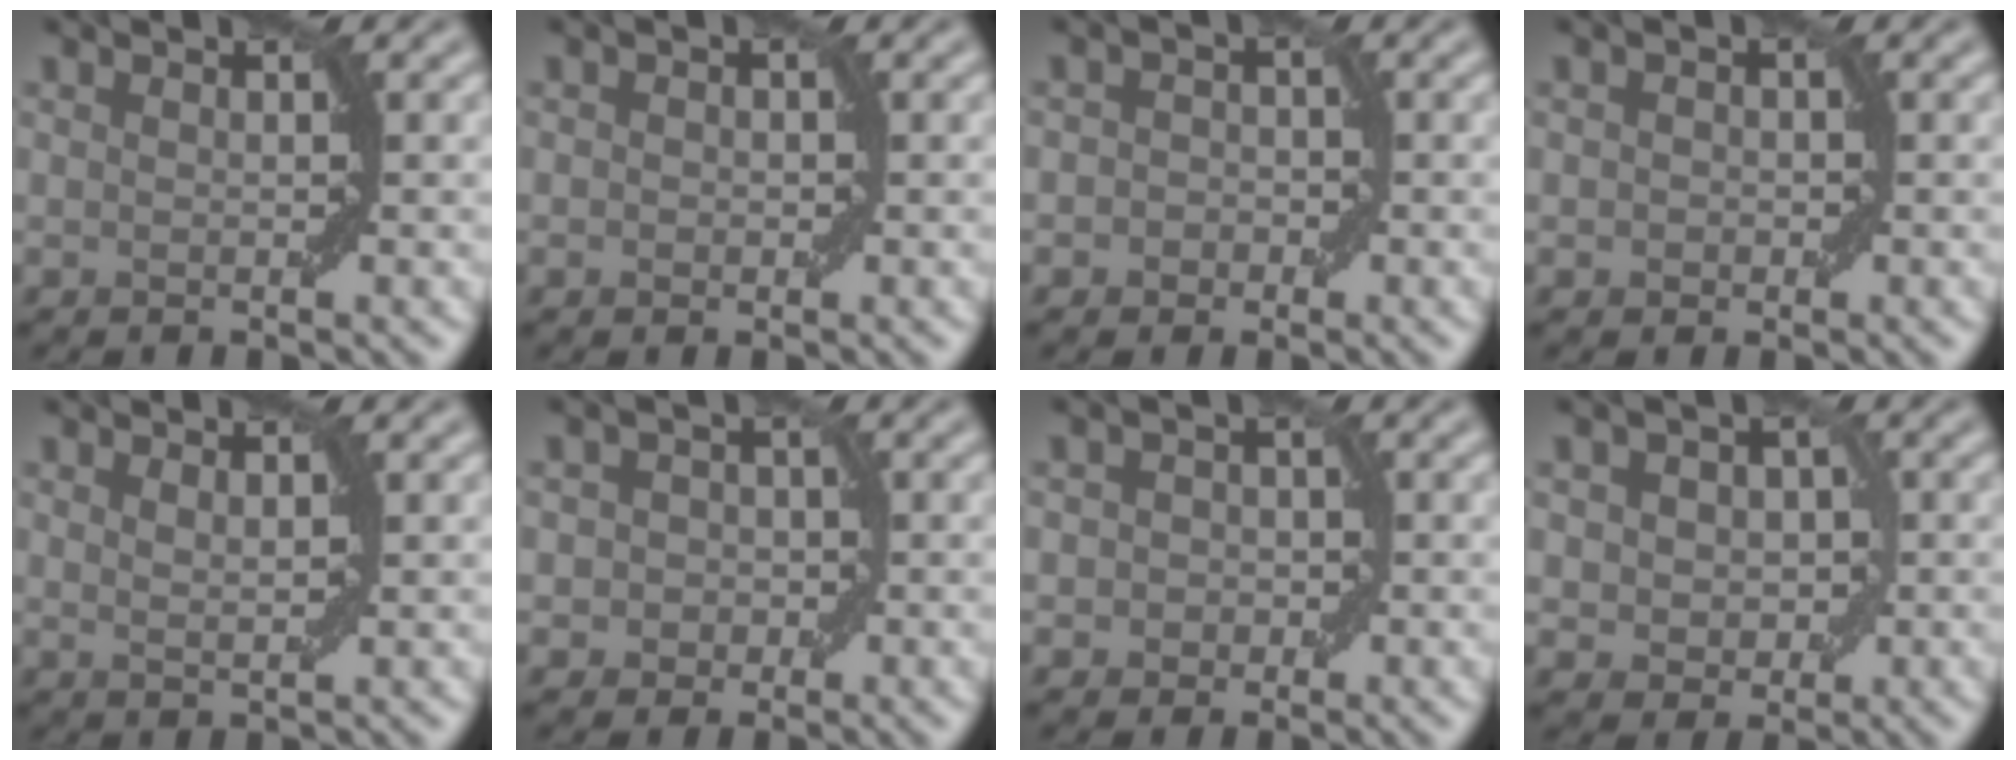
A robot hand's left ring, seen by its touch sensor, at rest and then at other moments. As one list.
[{"total": 0.8, "force": [-0.1, 0.7, 0.4], "torque": [-0.001, 0.000, -0.001]}, {"total": 1.8, "force": [-0.4, 1.7, 0.6], "torque": [0.012, 0.005, -0.016]}, {"total": 1.0, "force": [-0.2, 1.0, 0.4], "torque": [0.000, -0.001, -0.004]}, {"total": 1.1, "force": [0.8, 0.3, 0.8], "torque": [-0.013, -0.002, 0.016]}, {"total": 2.5, "force": [-0.1, 2.3, 0.9], "torque": [0.010, 0.007, -0.015]}, {"total": 2.1, "force": [-0.1, 2.0, 0.8], "torque": [0.008, 0.006, -0.012]}, {"total": 4.3, "force": [0.5, 3.3, 2.7], "torque": [-0.029, 0.013, -0.008]}]